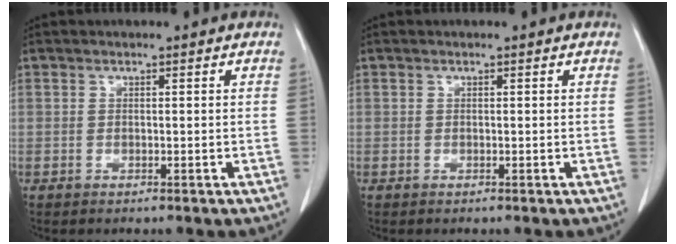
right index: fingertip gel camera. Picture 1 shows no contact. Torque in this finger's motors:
{"motor_torque": [0.00, 0.00, 0.00, 0.00]}